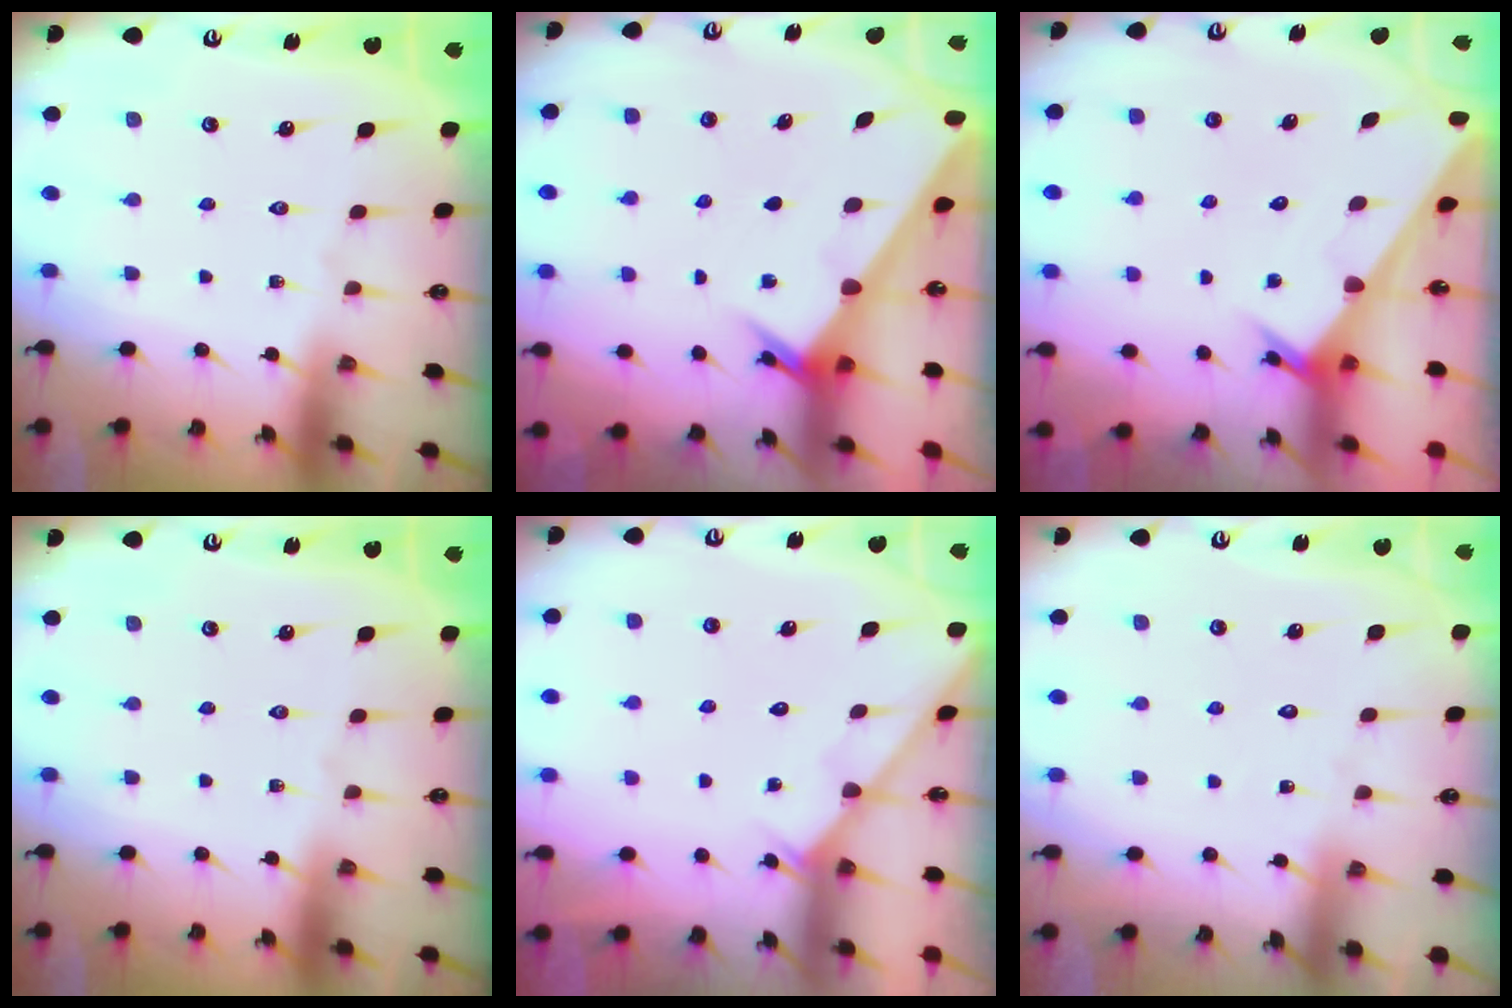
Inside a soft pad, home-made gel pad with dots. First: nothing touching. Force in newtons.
{"total": 2.8, "press": 2.8, "slide": 0.2}
{"total": 2.5, "press": 2.5, "slide": 0.1}
{"total": 0.0}
{"total": 2.9, "press": 2.9, "slide": 0.3}
{"total": 5.1, "press": 5.1, "slide": 0.5}